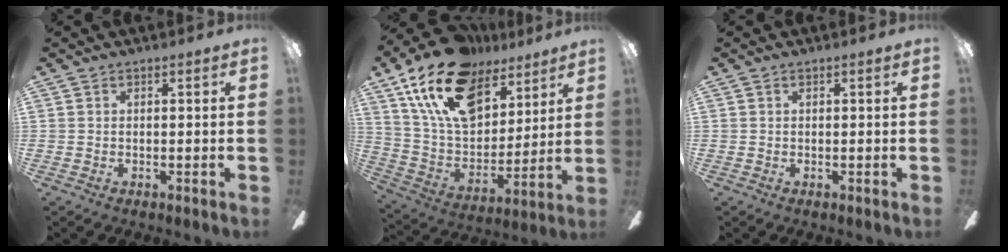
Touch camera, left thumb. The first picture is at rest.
{"total": 22.4, "force": [13.6, 12.6, 12.6], "torque": [-0.237, -0.063, 0.245]}
{"total": 0.0}